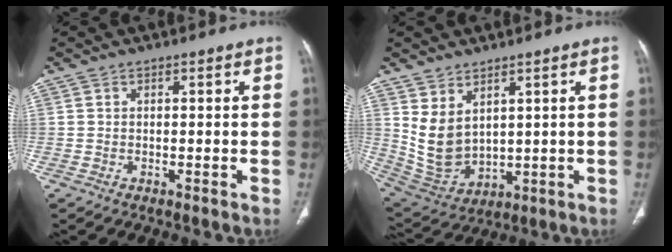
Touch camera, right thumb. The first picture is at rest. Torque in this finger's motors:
{"motor_torque": [0.12, 0.30, 0.42, 0.48, 0.12]}